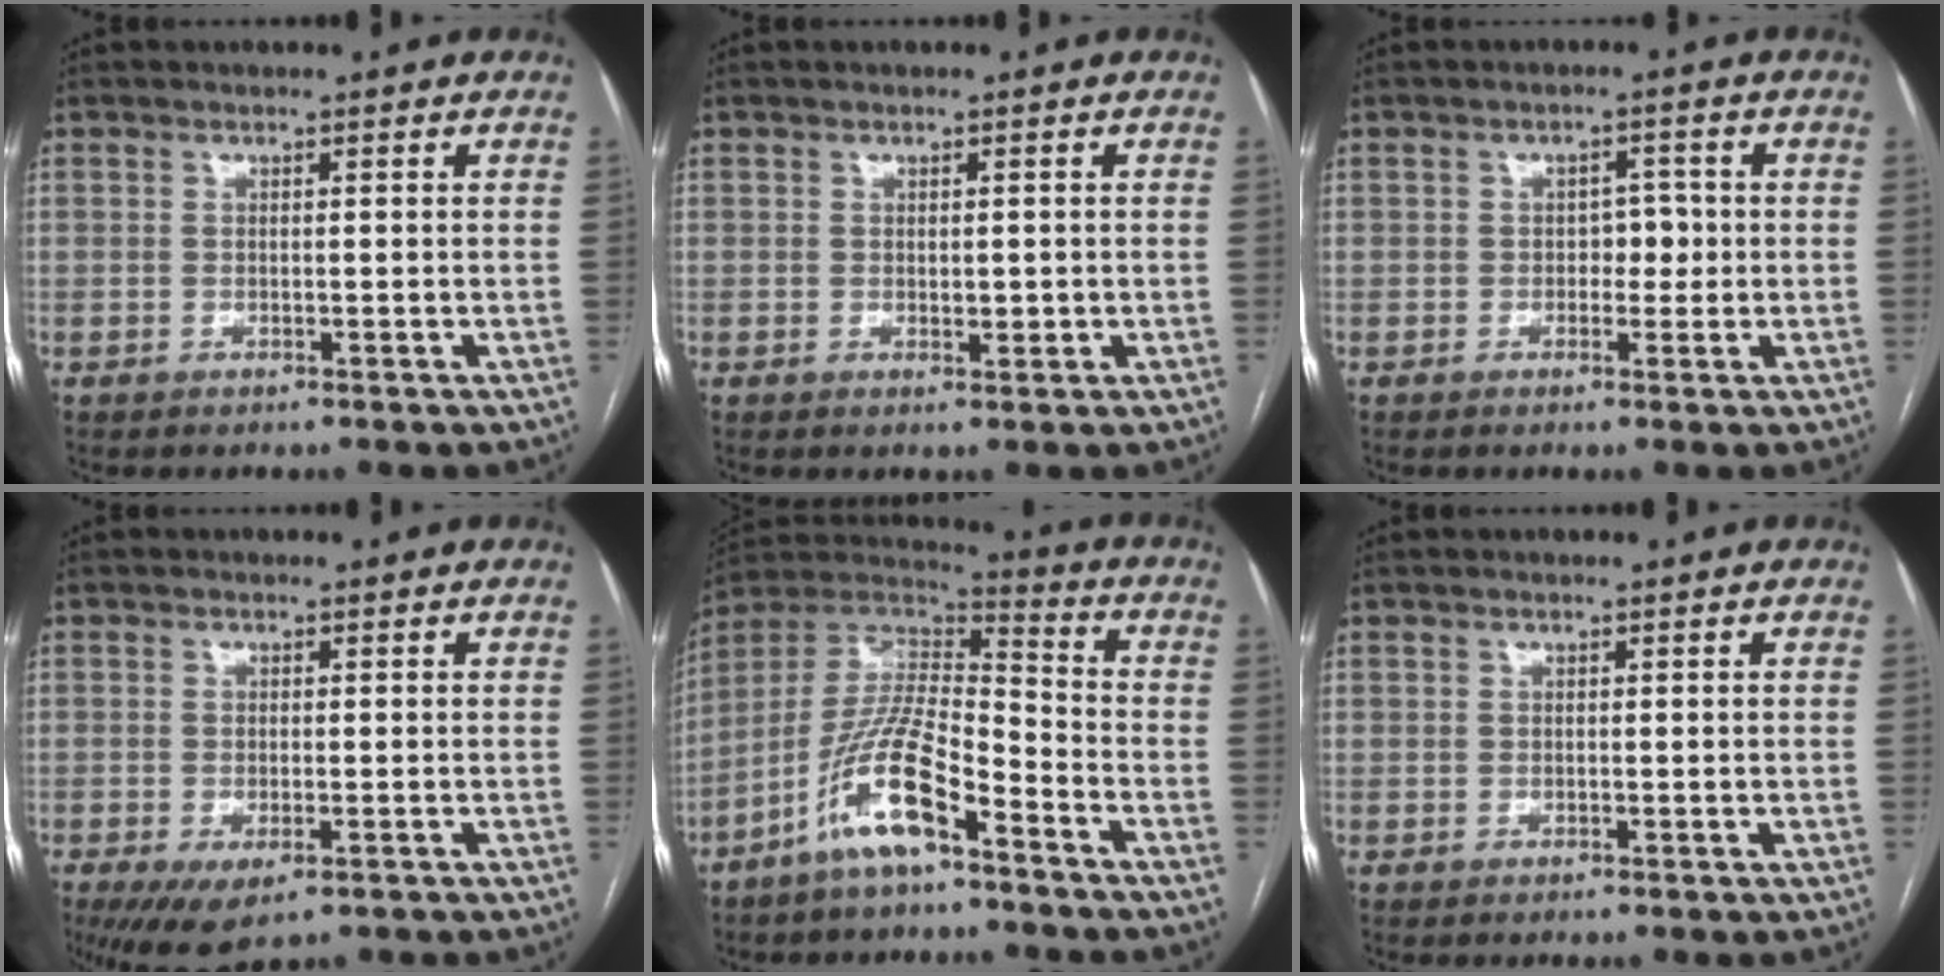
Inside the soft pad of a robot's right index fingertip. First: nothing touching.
{"total": 1.5, "force": [0.0, 0.7, 1.3], "torque": [-0.018, -0.003, 0.005]}
{"total": 2.9, "force": [-0.2, 1.9, 2.2], "torque": [-0.023, 0.009, -0.003]}
{"total": 6.3, "force": [-3.6, 2.5, 4.6], "torque": [-0.075, -0.016, -0.053]}
{"total": 13.2, "force": [-7.7, 3.1, 10.3], "torque": [-0.210, 0.006, -0.144]}
{"total": 0.0}